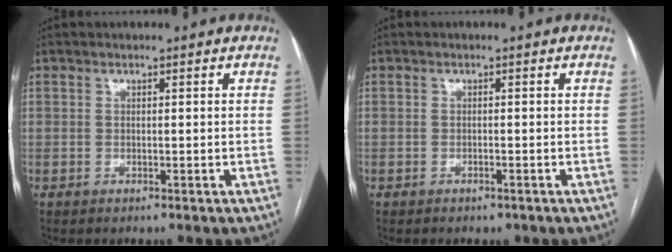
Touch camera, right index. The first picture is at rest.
{"total": 0.9, "force": [-0.6, 0.4, 0.4], "torque": [-0.011, -0.002, -0.005]}